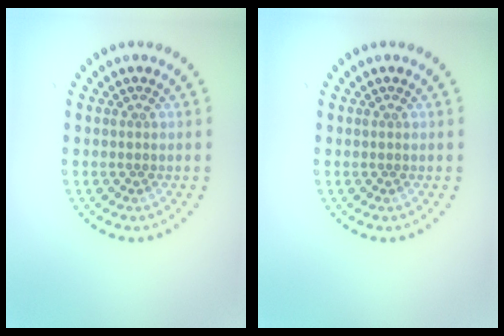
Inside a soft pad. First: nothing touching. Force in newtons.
{"total": 0.0}